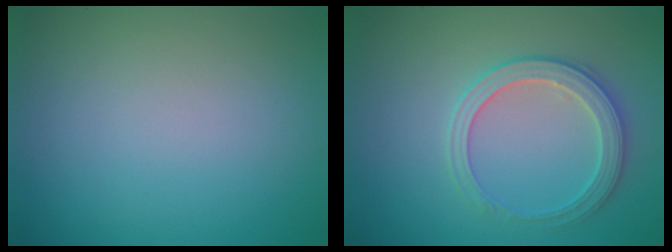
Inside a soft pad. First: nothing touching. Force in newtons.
{"total": 3.3, "press": 3.2, "slide": 0.4}